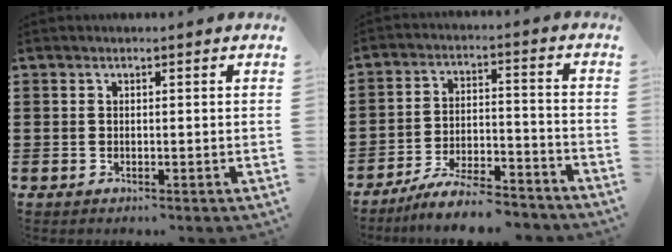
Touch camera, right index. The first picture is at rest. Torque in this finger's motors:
{"motor_torque": [2.14, 0.00, -0.17, -0.21]}